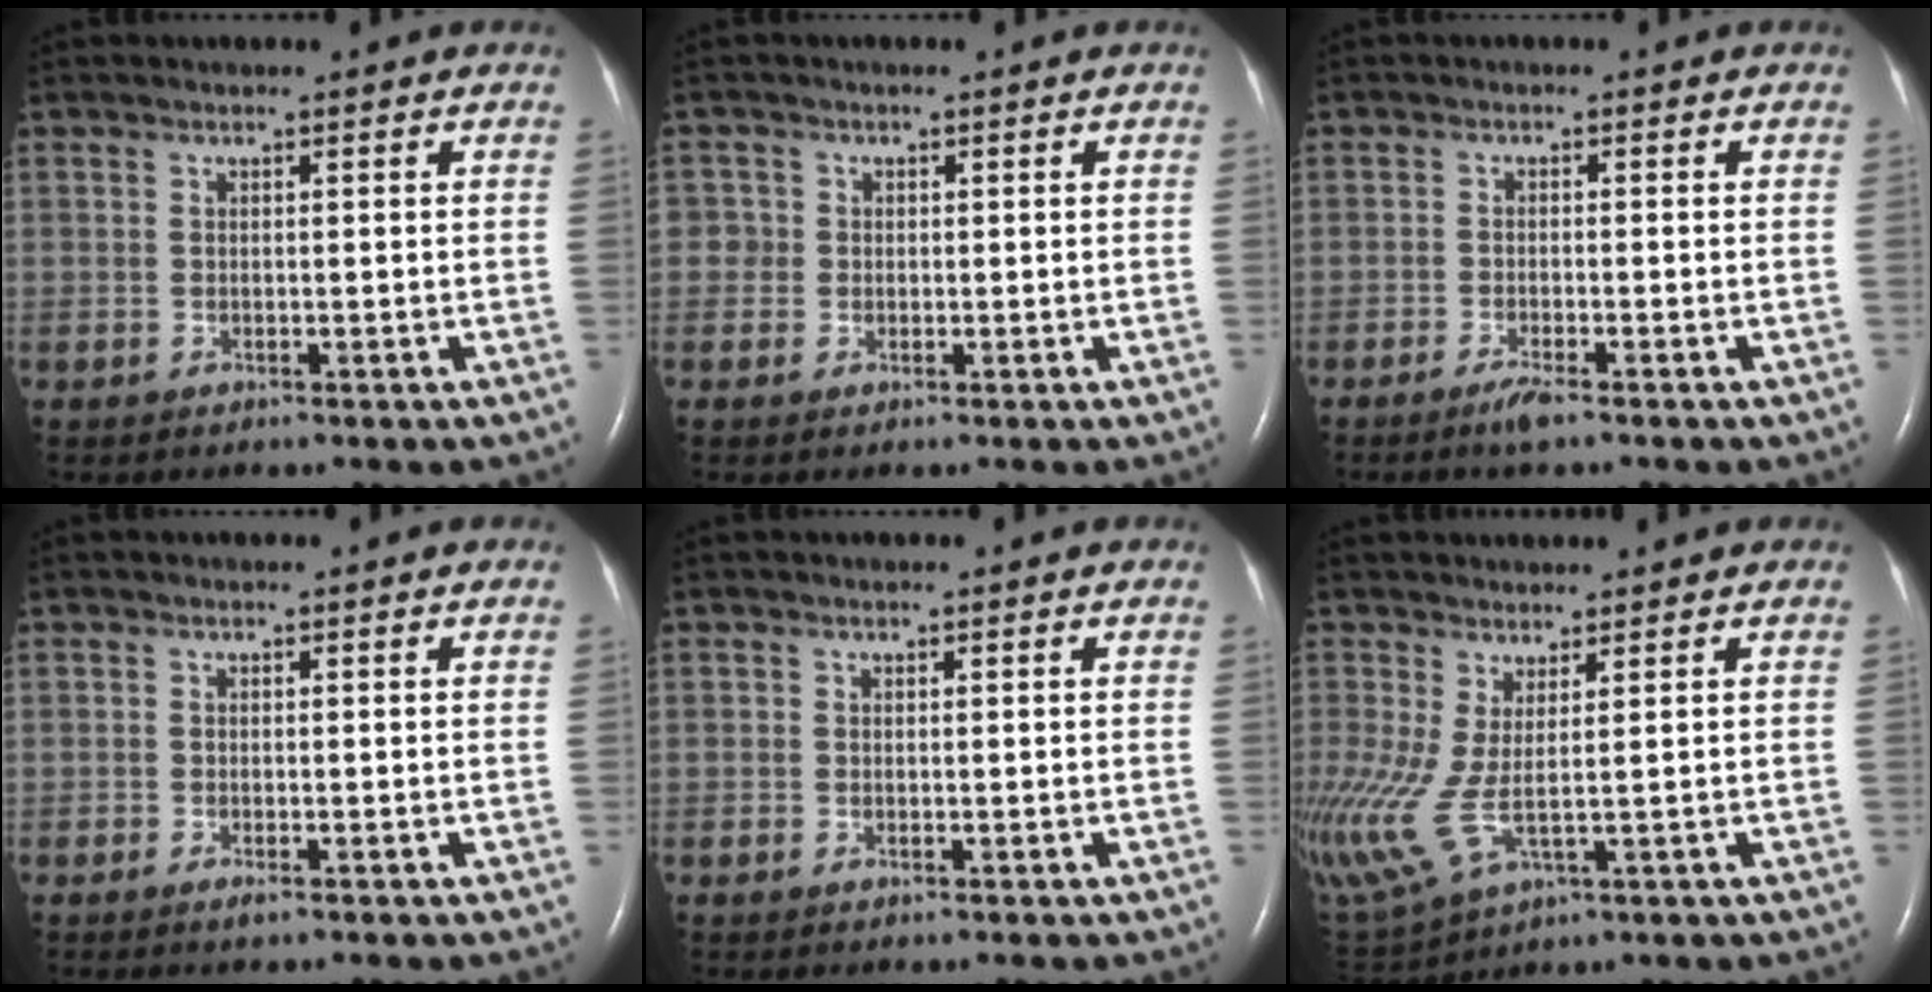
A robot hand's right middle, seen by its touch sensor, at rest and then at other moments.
{"total": 2.0, "force": [0.0, 2.0, 0.0], "torque": [0.009, 0.006, -0.004]}
{"total": 2.1, "force": [-1.6, 0.0, 1.3], "torque": [-0.036, -0.005, -0.031]}
{"total": 0.8, "force": [-0.6, 0.0, 0.5], "torque": [-0.015, -0.002, -0.010]}
{"total": 0.0}
{"total": 13.6, "force": [-0.9, 5.9, 12.2], "torque": [-0.319, -0.008, 0.003]}